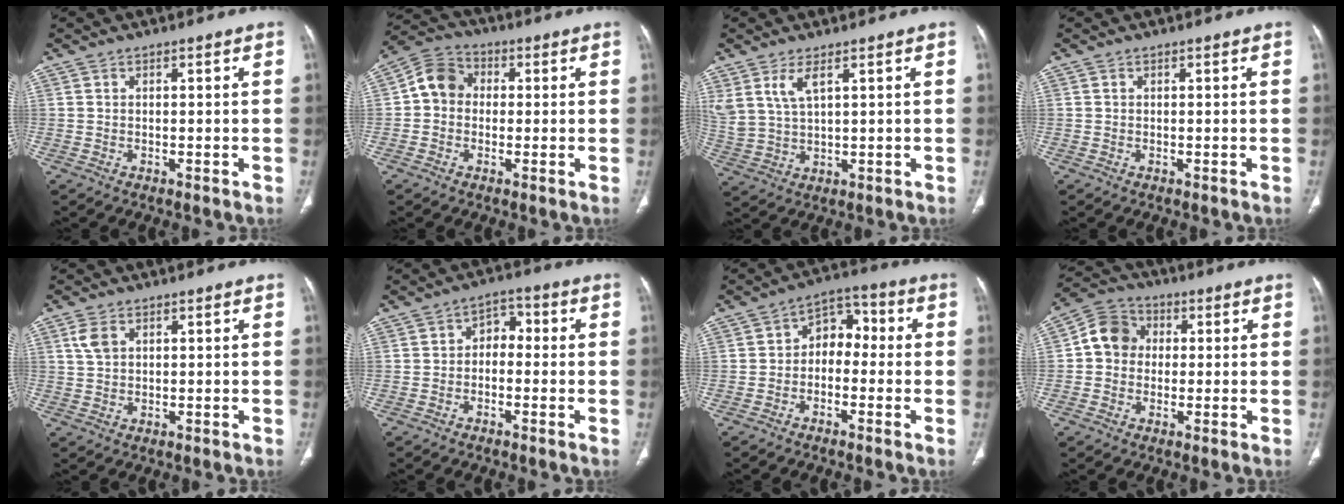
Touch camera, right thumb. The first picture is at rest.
{"total": 7.1, "force": [0.1, 6.1, 3.7], "torque": [-0.049, 0.023, -0.013]}
{"total": 6.2, "force": [3.2, 2.5, 4.6], "torque": [-0.105, -0.013, 0.078]}
{"total": 0.0}
{"total": 3.3, "force": [1.4, 2.1, 2.1], "torque": [-0.046, 0.003, 0.035]}
{"total": 4.5, "force": [-0.7, 3.3, 3.0], "torque": [-0.025, 0.027, -0.024]}
{"total": 7.1, "force": [-0.9, 5.2, 4.7], "torque": [-0.042, 0.039, -0.032]}
{"total": 7.9, "force": [0.5, 6.9, 3.7], "torque": [-0.049, 0.021, -0.006]}